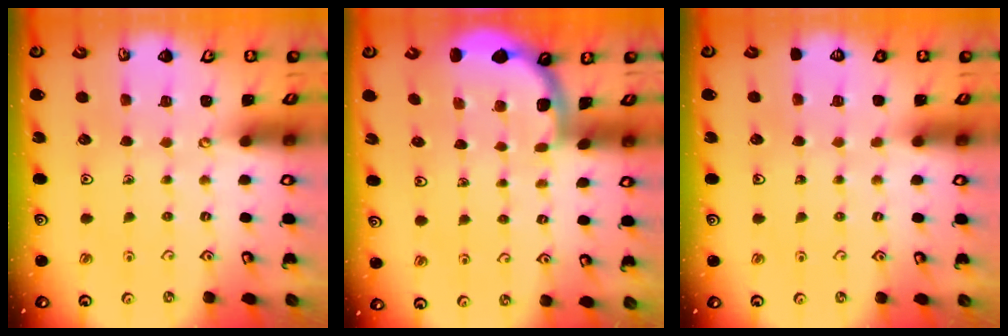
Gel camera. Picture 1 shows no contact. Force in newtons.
{"total": 1.8, "press": 1.8, "slide": 0.1}
{"total": 0.0}